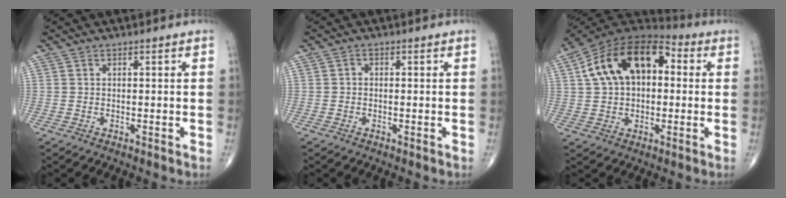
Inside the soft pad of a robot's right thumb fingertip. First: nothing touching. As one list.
[{"total": 0.6, "force": [-0.2, 0.5, 0.3], "torque": [0.003, 0.003, -0.009]}, {"total": 18.3, "force": [3.6, 11.4, 13.9], "torque": [-0.220, 0.033, 0.049]}]